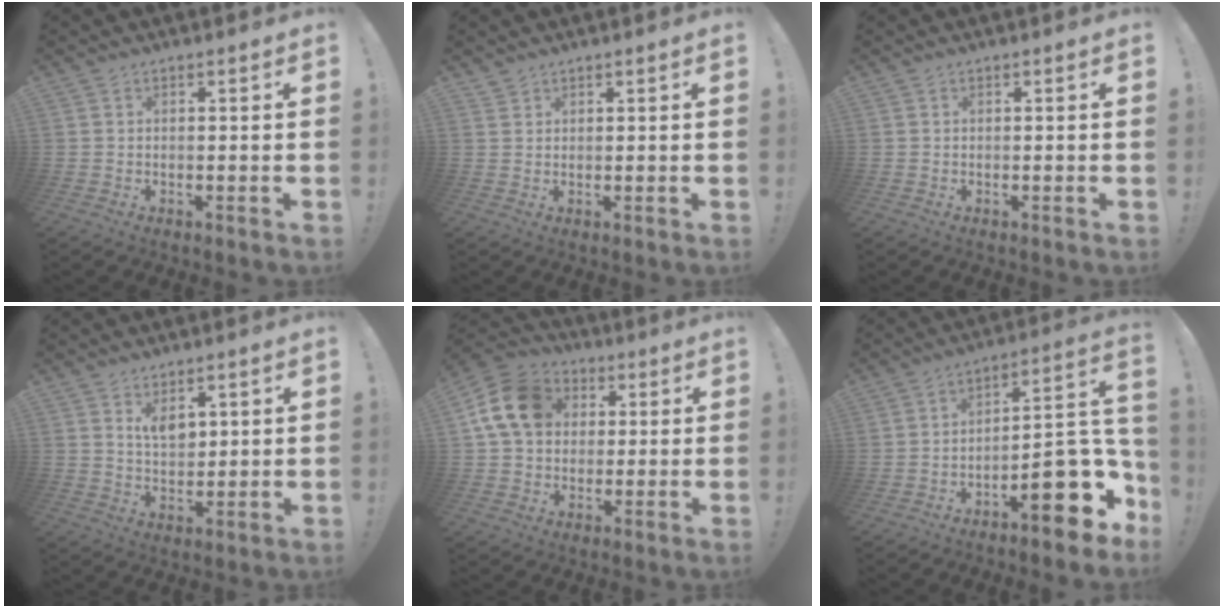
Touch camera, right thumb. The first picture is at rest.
{"total": 1.3, "force": [1.2, 0.5, 0.2], "torque": [0.000, -0.009, 0.023]}
{"total": 0.0}
{"total": 5.6, "force": [3.5, 3.3, 3.0], "torque": [-0.046, -0.018, 0.062]}
{"total": 15.6, "force": [3.8, 12.3, 8.8], "torque": [-0.145, 0.005, 0.079]}
{"total": 18.6, "force": [-8.5, 6.9, 15.0], "torque": [-0.166, 0.045, -0.128]}